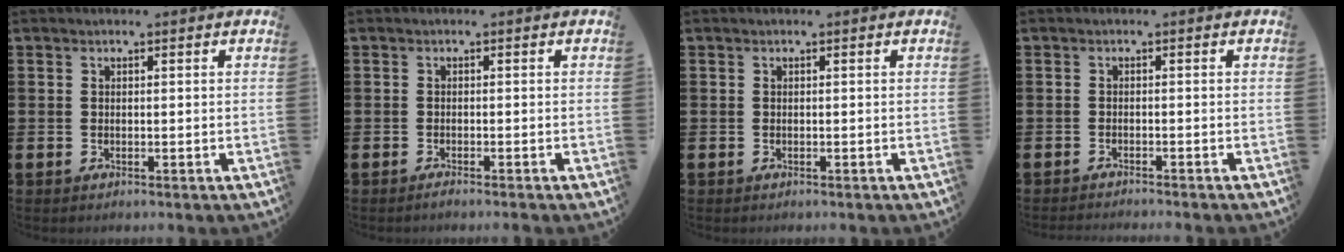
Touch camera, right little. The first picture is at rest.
{"total": 0.7, "force": [-0.6, -0.1, 0.4], "torque": [-0.006, -0.003, -0.011]}
{"total": 0.0}
{"total": 0.9, "force": [-0.9, -0.2, 0.0], "torque": [0.000, -0.001, -0.019]}